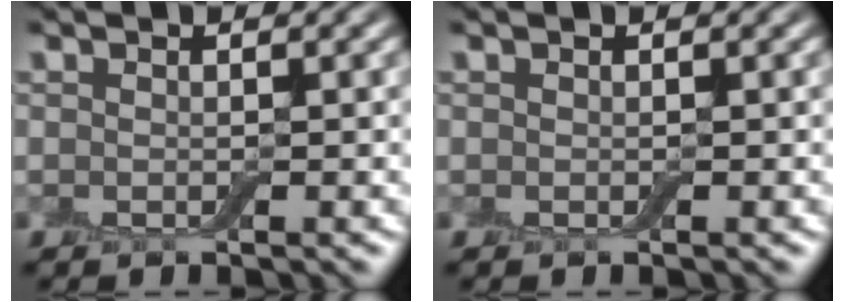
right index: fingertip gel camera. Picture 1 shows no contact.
{"total": 0.0}